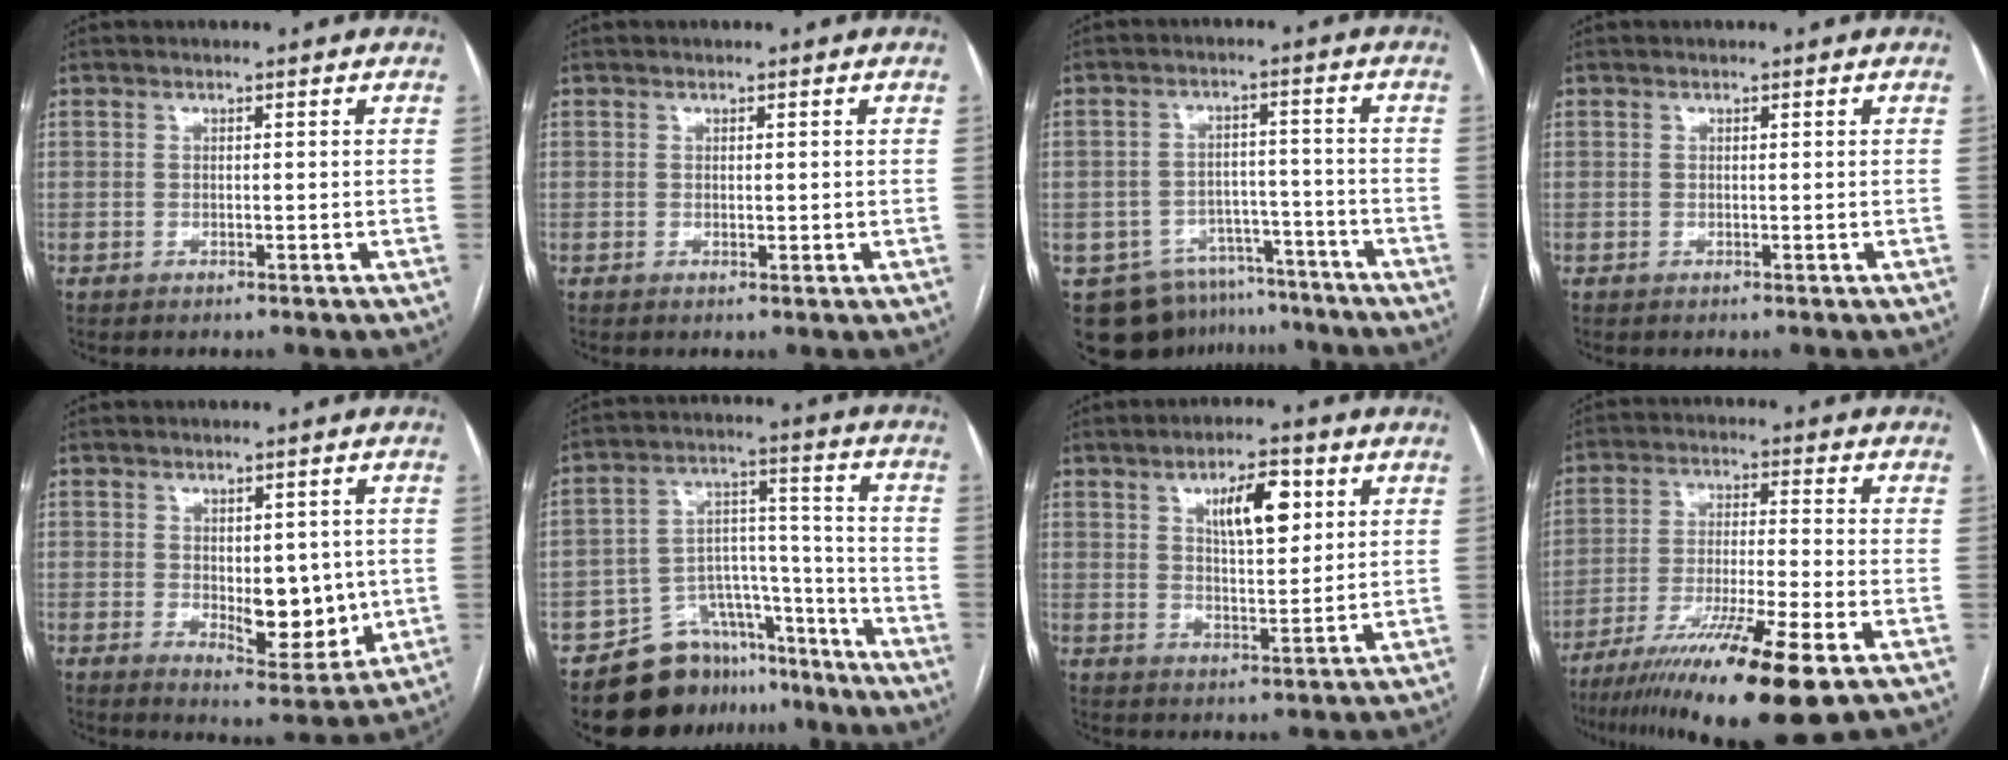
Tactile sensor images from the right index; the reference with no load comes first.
{"total": 0.9, "force": [0.2, 0.5, 0.7], "torque": [-0.009, -0.003, 0.004]}
{"total": 12.1, "force": [-9.5, 7.2, 2.1], "torque": [-0.031, 0.028, -0.130]}
{"total": 0.0}
{"total": 8.6, "force": [-0.4, 3.9, 7.6], "torque": [-0.099, -0.008, 0.011]}
{"total": 14.2, "force": [-11.9, 7.4, 2.5], "torque": [-0.025, 0.065, -0.184]}
{"total": 8.3, "force": [3.4, 2.8, 7.0], "torque": [-0.116, 0.007, 0.059]}
{"total": 16.5, "force": [-10.3, 0.3, 12.9], "torque": [-0.211, -0.041, -0.177]}